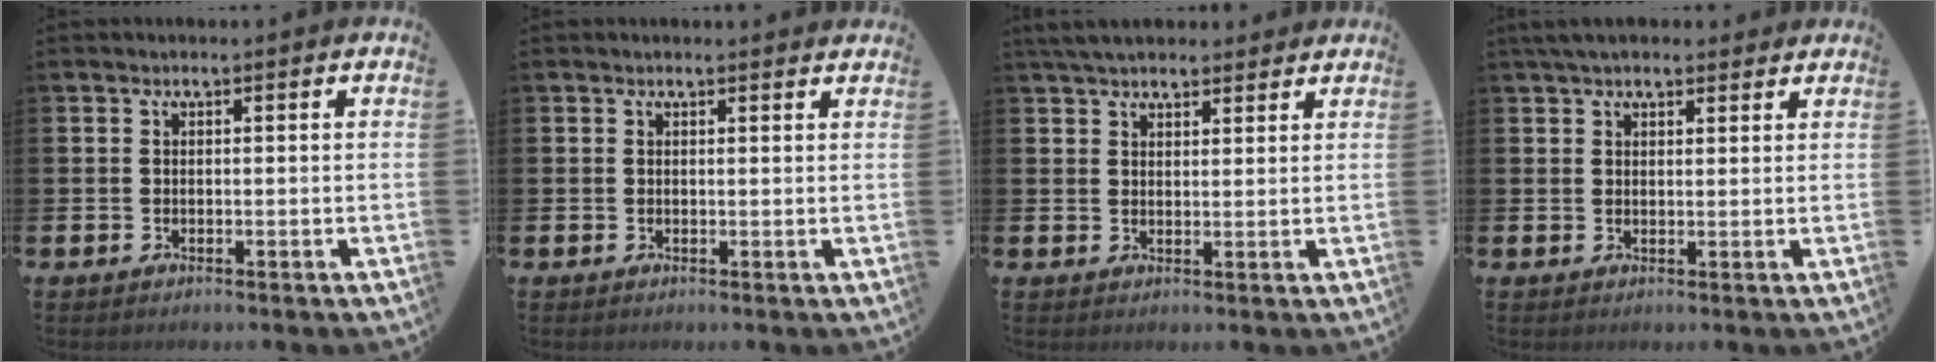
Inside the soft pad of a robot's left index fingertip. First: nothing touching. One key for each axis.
{"total": 0.7, "fx": 0.7, "fy": 0.1, "fz": 0.2, "tx": 0.008, "ty": -0.005, "tz": 0.010}
{"total": 4.3, "fx": 4.0, "fy": 1.3, "fz": 1.0, "tx": -0.027, "ty": -0.009, "tz": 0.075}
{"total": 3.7, "fx": 3.3, "fy": 1.3, "fz": 1.3, "tx": -0.021, "ty": -0.008, "tz": 0.058}